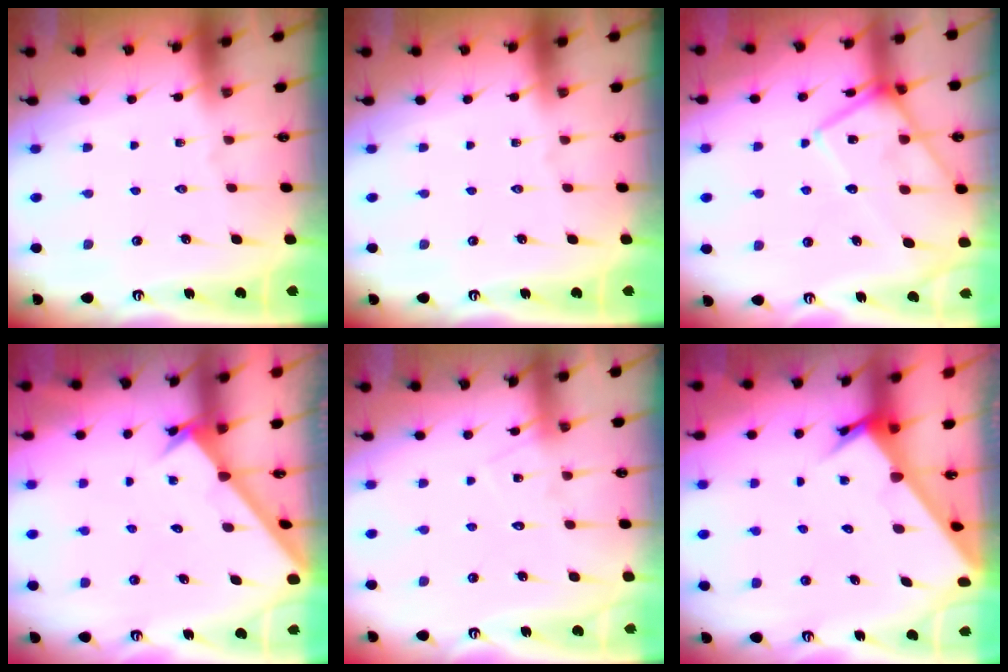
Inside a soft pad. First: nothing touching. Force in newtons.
{"total": 0.0}
{"total": 15.6, "press": 15.6, "slide": 0.9}
{"total": 1.8, "press": 1.8, "slide": 0.2}
{"total": 8.7, "press": 8.7, "slide": 0.4}
{"total": 3.7, "press": 3.7, "slide": 0.3}